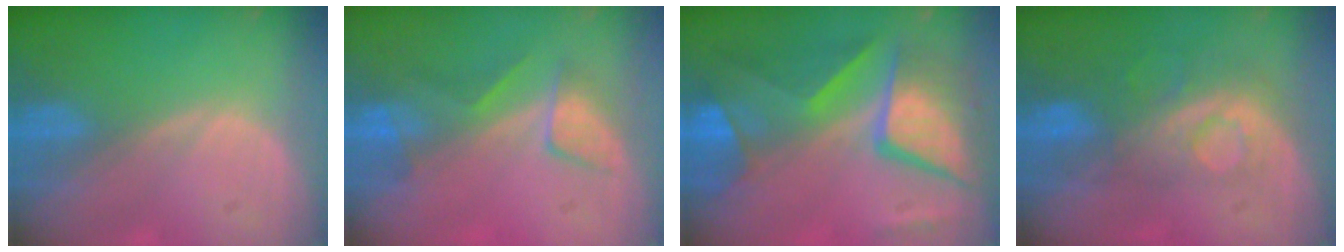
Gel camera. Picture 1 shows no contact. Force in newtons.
{"total": 4.7, "press": 4.6, "slide": 1.2}
{"total": 11.7, "press": 11.7, "slide": 1.2}
{"total": 8.4, "press": 7.1, "slide": 4.4}